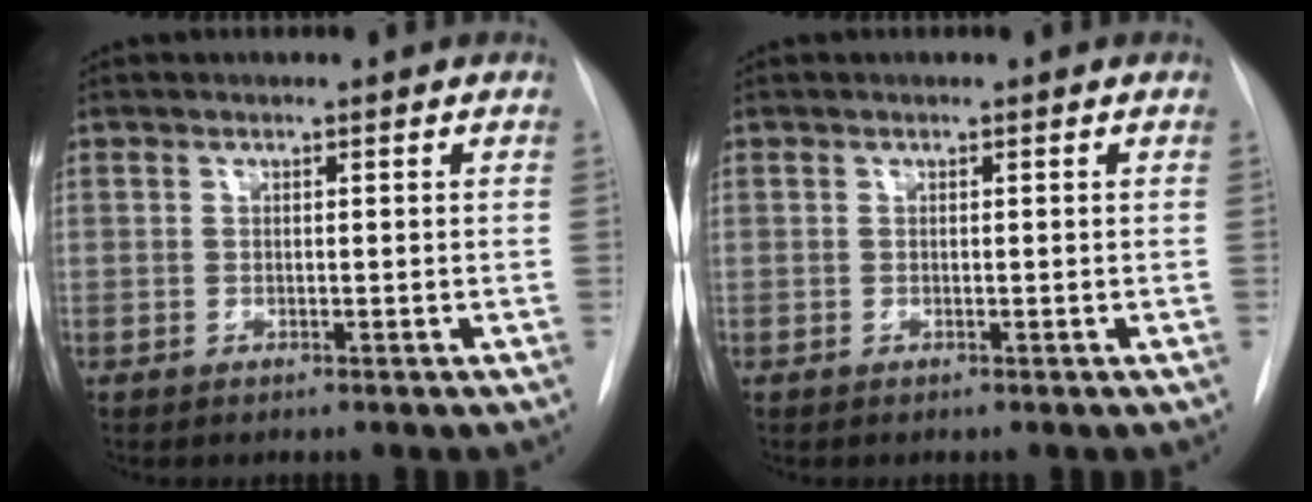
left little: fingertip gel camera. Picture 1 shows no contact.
{"total": 0.0}